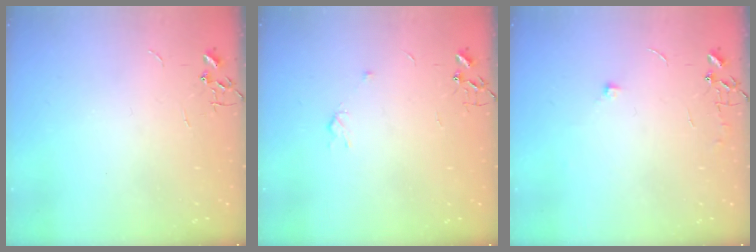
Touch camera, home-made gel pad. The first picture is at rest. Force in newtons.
{"total": 3.6, "press": 3.5, "slide": 0.7}
{"total": 5.5, "press": 5.5, "slide": 0.8}